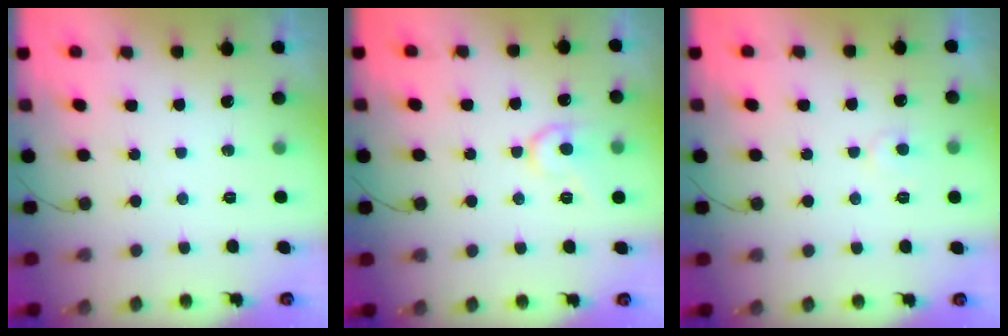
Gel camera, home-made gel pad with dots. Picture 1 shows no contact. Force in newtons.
{"total": 10.1, "press": 10.1, "slide": 0.9}
{"total": 3.9, "press": 3.9, "slide": 0.3}